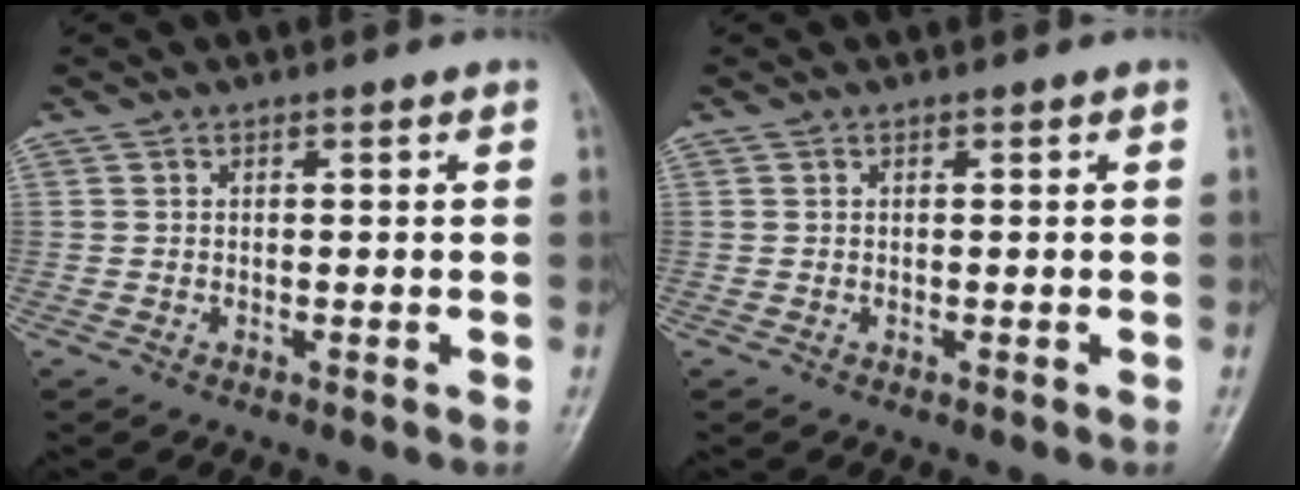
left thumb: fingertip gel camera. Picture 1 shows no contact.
{"total": 0.0}